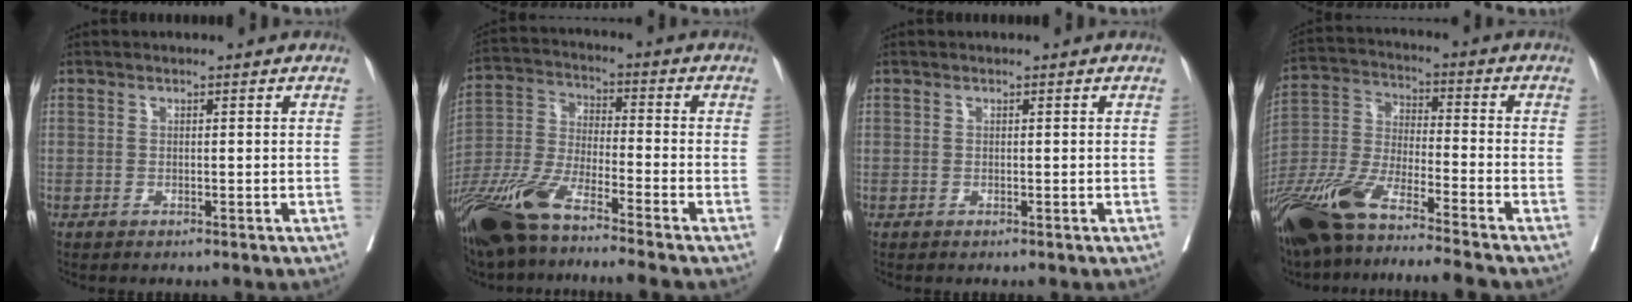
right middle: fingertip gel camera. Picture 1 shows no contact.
{"total": 15.0, "force": [-11.3, 0.7, 9.8], "torque": [-0.213, -0.030, -0.223]}
{"total": 0.0}
{"total": 18.4, "force": [-14.6, 0.9, 11.2], "torque": [-0.254, -0.032, -0.277]}